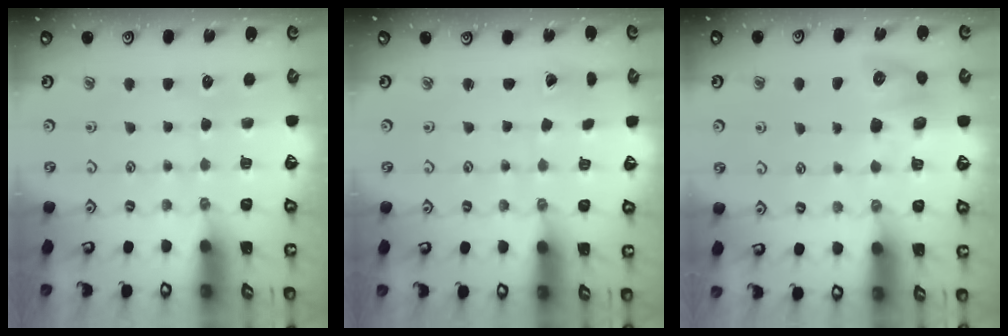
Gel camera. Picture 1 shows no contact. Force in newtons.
{"total": 1.5, "press": 1.5, "slide": 0.1}
{"total": 9.3, "press": 9.2, "slide": 0.9}